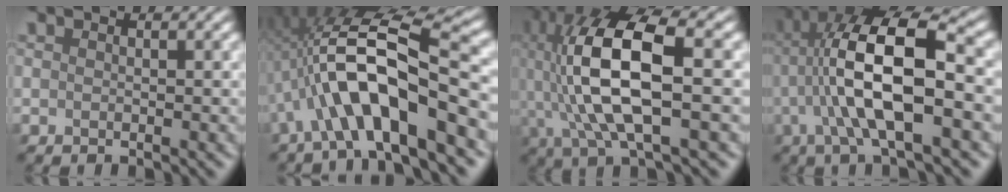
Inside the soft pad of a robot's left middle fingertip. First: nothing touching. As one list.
[{"total": 9.8, "force": [-2.6, 2.5, 9.1], "torque": [-0.161, 0.027, -0.046]}, {"total": 11.2, "force": [1.2, 3.6, 10.6], "torque": [-0.228, 0.011, 0.025]}, {"total": 10.3, "force": [-0.2, 3.4, 9.7], "torque": [-0.193, 0.021, -0.006]}]